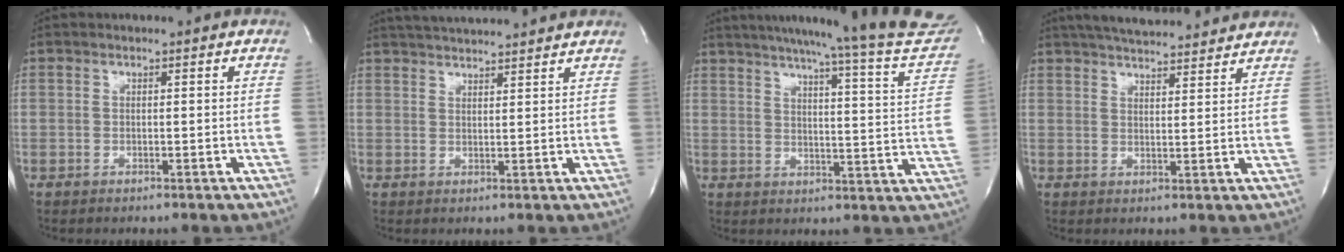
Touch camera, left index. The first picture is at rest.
{"total": 10.6, "force": [9.9, 0.5, 3.8], "torque": [-0.070, 0.029, 0.143]}
{"total": 26.3, "force": [24.1, 0.0, 10.6], "torque": [-0.159, -0.086, 0.286]}
{"total": 15.5, "force": [14.0, 2.7, 6.0], "torque": [-0.097, 0.032, 0.197]}